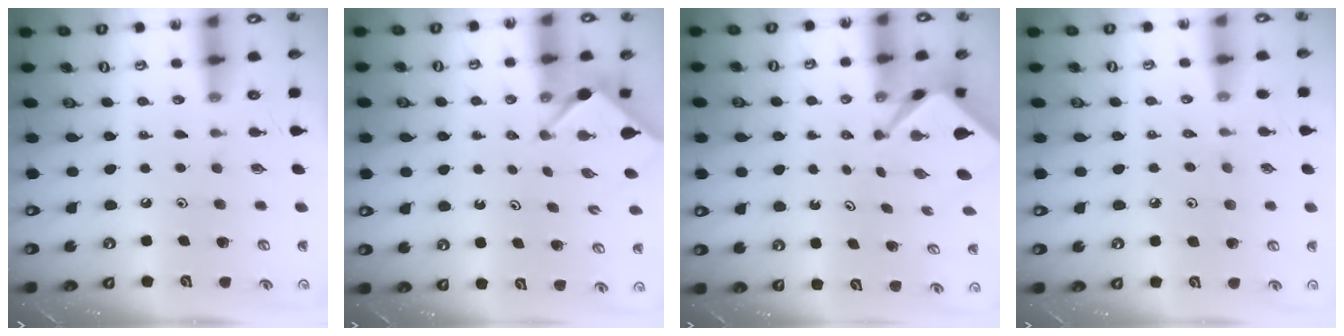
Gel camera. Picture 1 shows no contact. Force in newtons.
{"total": 2.9, "press": 2.9, "slide": 0.3}
{"total": 2.5, "press": 2.5, "slide": 0.2}
{"total": 5.5, "press": 5.4, "slide": 0.9}